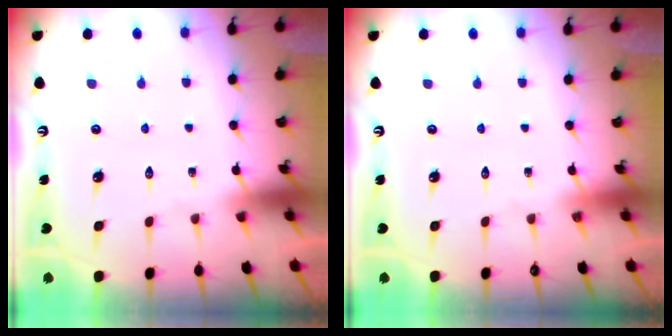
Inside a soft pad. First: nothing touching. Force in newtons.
{"total": 0.0}